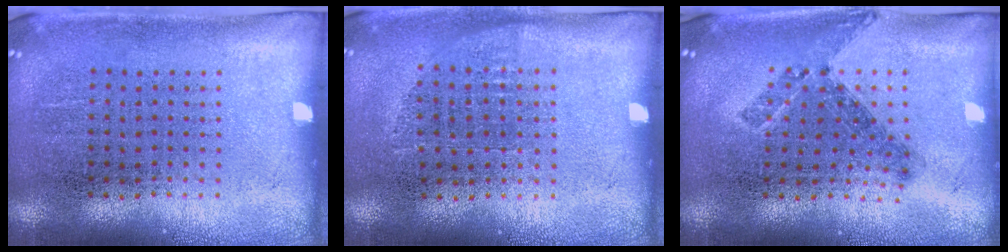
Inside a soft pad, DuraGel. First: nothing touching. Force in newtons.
{"total": 0.7, "press": 0.6, "slide": 0.3}
{"total": 0.8, "press": 0.7, "slide": 0.5}